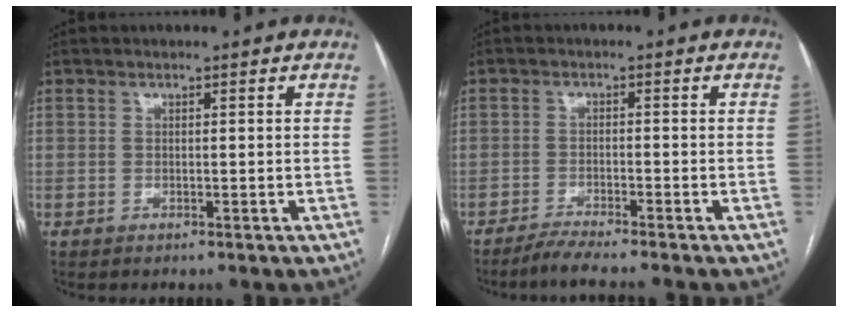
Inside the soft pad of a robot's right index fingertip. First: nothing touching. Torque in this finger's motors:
{"motor_torque": [-0.02, -0.02, -0.06, 0.00]}